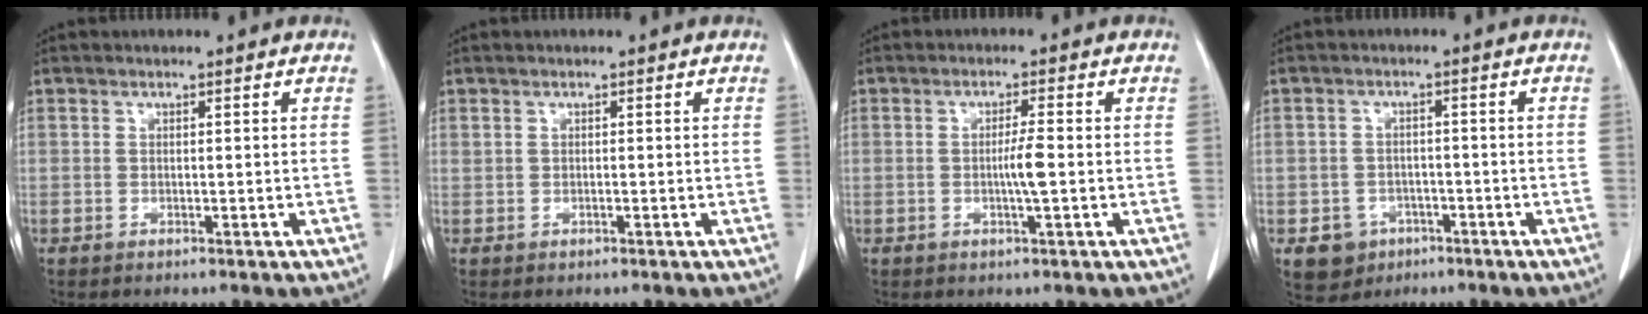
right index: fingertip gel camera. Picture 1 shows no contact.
{"total": 0.0}
{"total": 3.1, "force": [-0.4, -0.2, 3.1], "torque": [-0.056, -0.001, -0.005]}
{"total": 4.7, "force": [-2.3, 4.0, 0.8], "torque": [-0.007, 0.010, -0.027]}